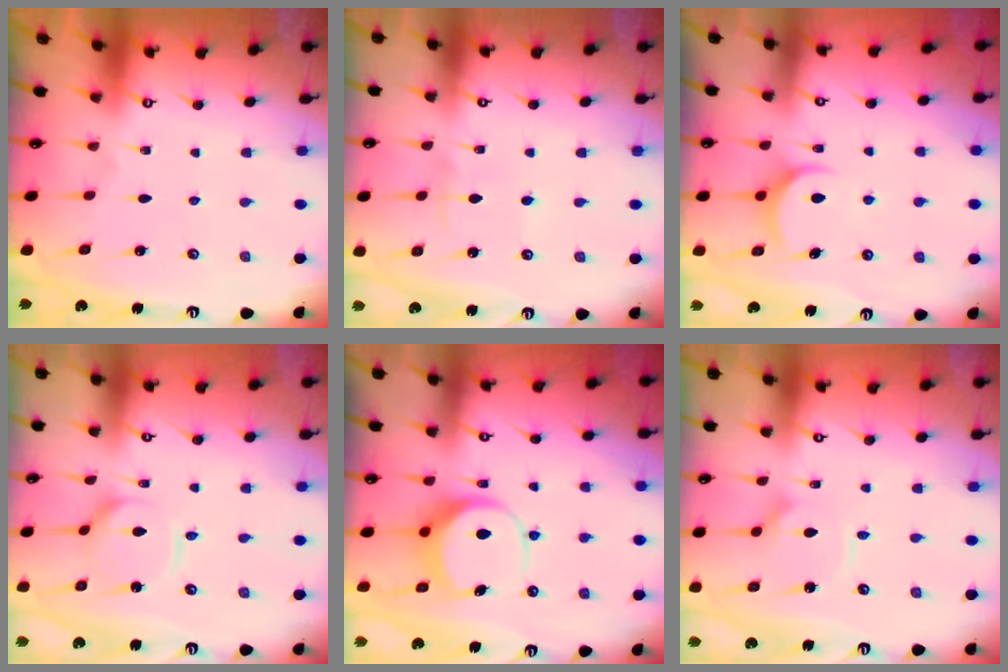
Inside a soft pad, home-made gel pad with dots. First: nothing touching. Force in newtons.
{"total": 2.9, "press": 2.9, "slide": 0.3}
{"total": 6.7, "press": 6.7, "slide": 0.2}
{"total": 5.7, "press": 5.7, "slide": 0.5}
{"total": 7.2, "press": 7.1, "slide": 0.6}
{"total": 5.7, "press": 5.7, "slide": 0.6}